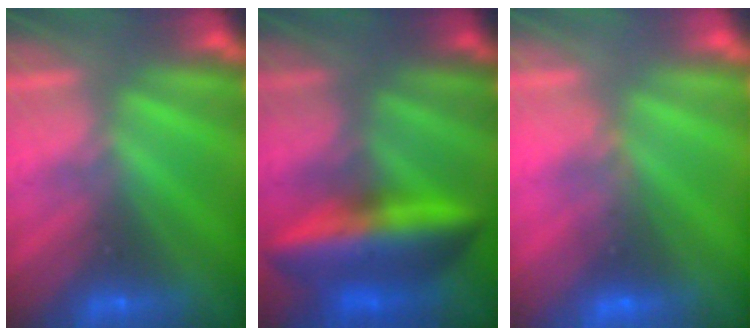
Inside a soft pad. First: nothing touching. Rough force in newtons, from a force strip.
{"total": 5.8}
{"total": 2.9}